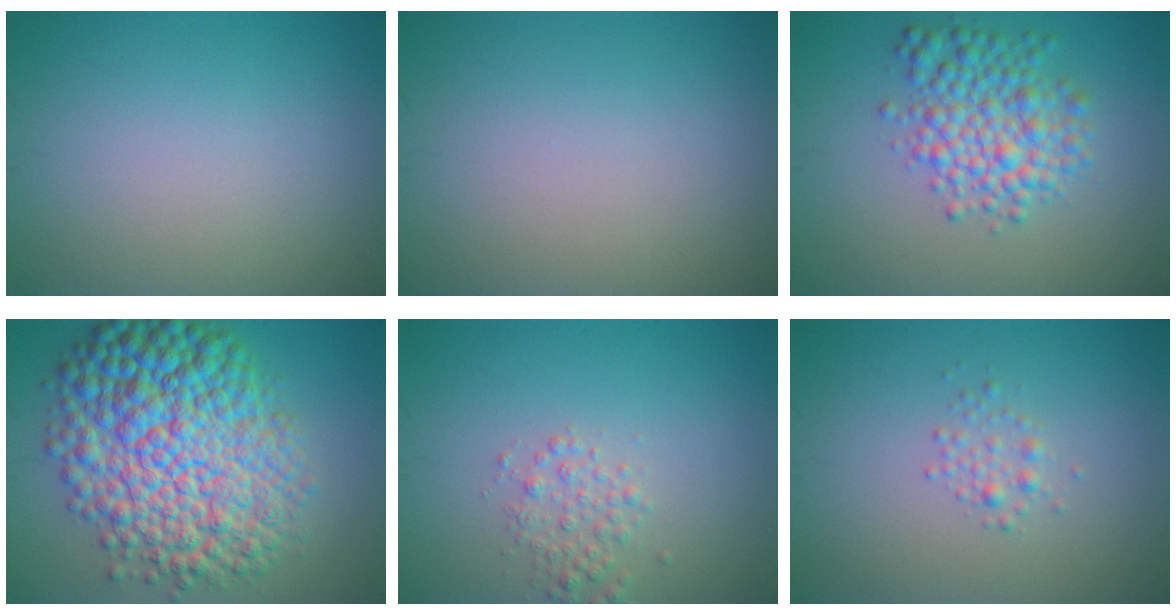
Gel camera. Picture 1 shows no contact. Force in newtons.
{"total": 0.0}
{"total": 5.4, "press": 5.4, "slide": 0.1}
{"total": 13.6, "press": 13.6, "slide": 0.1}
{"total": 2.0, "press": 2.0, "slide": 0.1}
{"total": 1.2, "press": 1.2, "slide": 0.1}